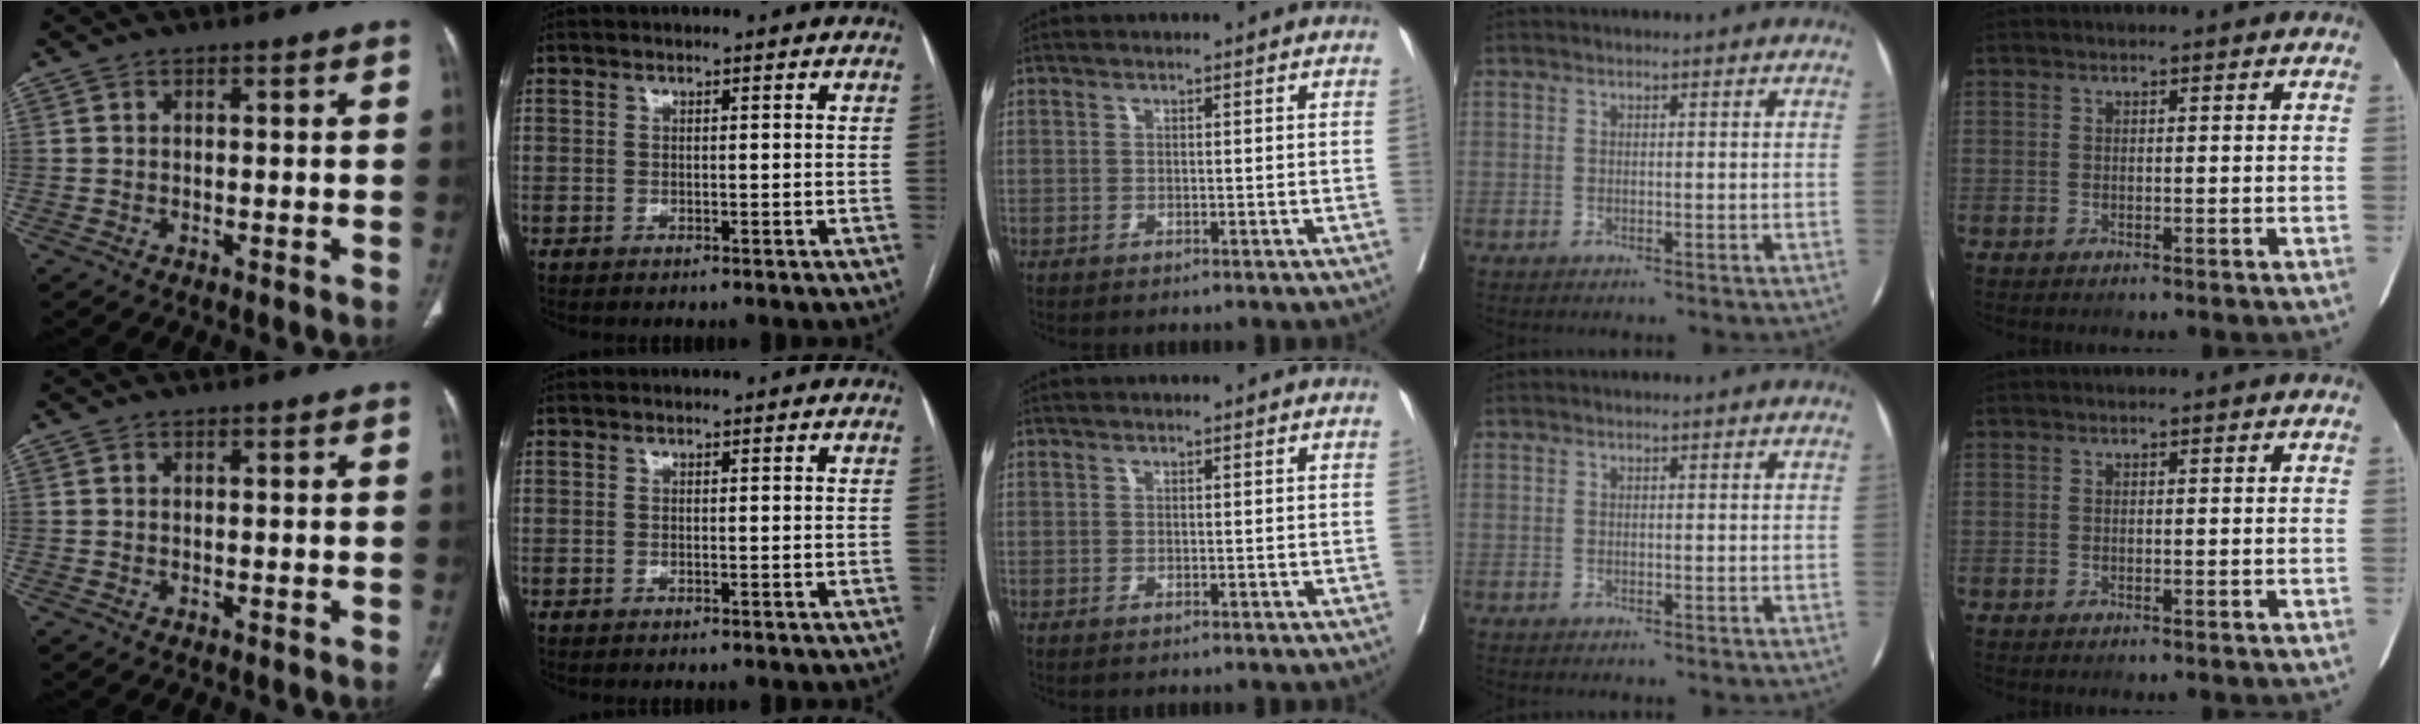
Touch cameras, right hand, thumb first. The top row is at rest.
{}